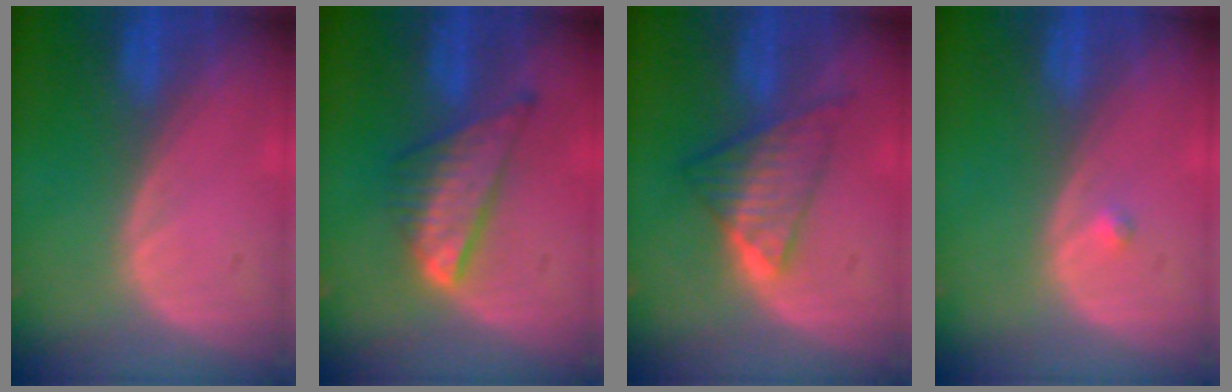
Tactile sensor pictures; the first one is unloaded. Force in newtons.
{"total": 7.8, "press": 6.6, "slide": 4.1}
{"total": 6.3, "press": 6.2, "slide": 1.4}
{"total": 0.7, "press": 0.7, "slide": 0.1}